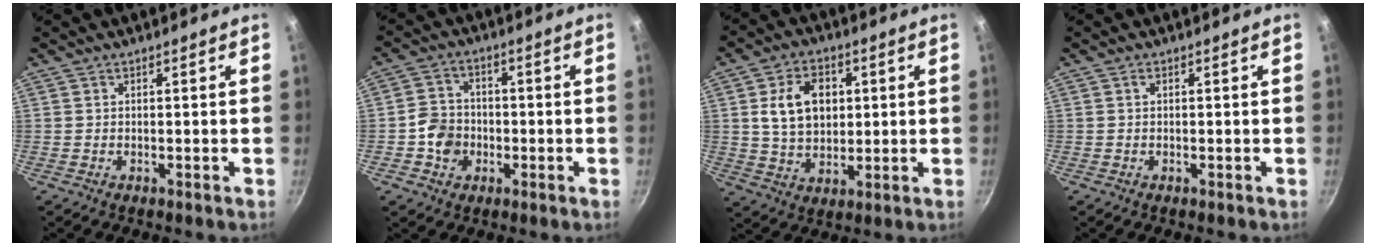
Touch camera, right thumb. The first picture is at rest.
{"total": 6.9, "force": [-1.6, 5.9, 3.1], "torque": [-0.031, 0.019, -0.033]}
{"total": 11.6, "force": [2.5, 8.1, 7.9], "torque": [-0.110, -0.005, 0.048]}
{"total": 0.5, "force": [0.1, 0.3, 0.4], "torque": [-0.006, 0.001, 0.001]}